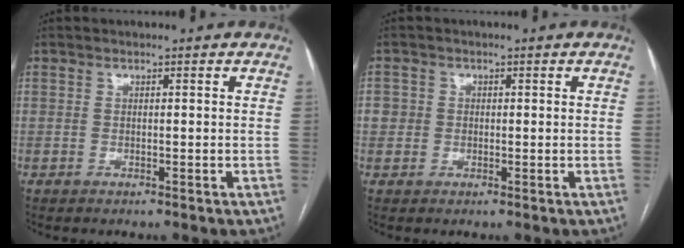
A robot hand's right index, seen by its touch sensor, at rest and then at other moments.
{"total": 2.4, "force": [0.1, 2.4, 0.3], "torque": [0.006, 0.009, 0.004]}